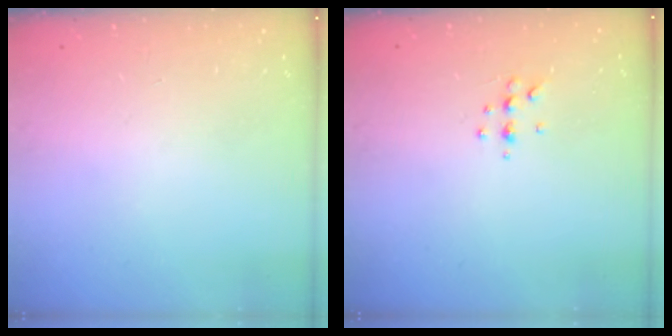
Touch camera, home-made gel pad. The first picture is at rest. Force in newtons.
{"total": 5.1, "press": 4.9, "slide": 1.4}